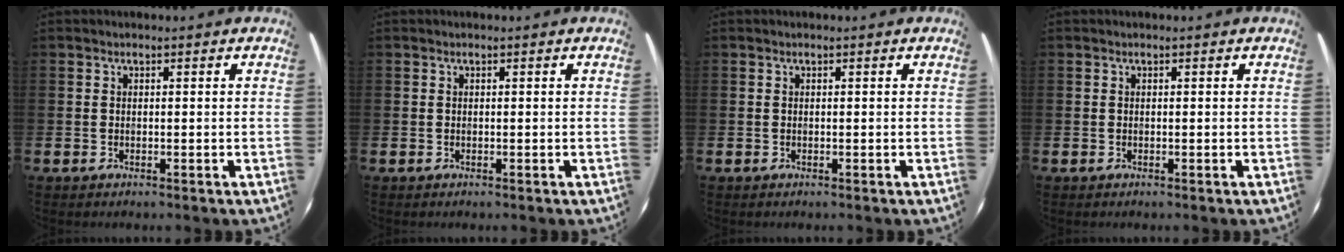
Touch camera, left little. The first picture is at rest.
{"total": 0.0}
{"total": 0.0}
{"total": 0.0}